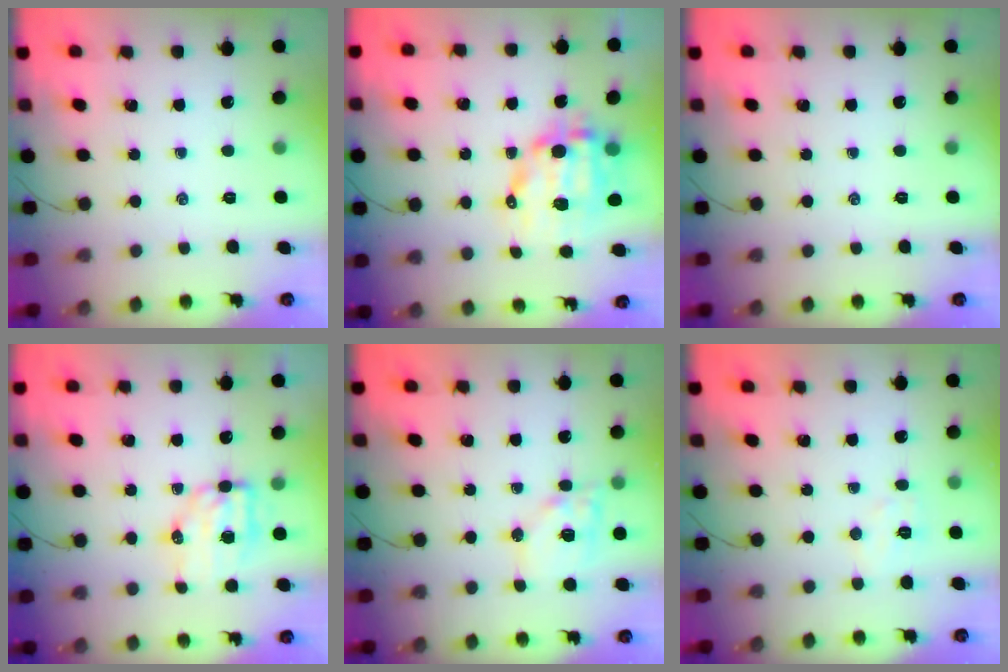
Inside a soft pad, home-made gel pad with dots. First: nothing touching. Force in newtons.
{"total": 11.8, "press": 11.5, "slide": 2.6}
{"total": 0.0}
{"total": 7.4, "press": 7.3, "slide": 0.9}
{"total": 12.4, "press": 12.2, "slide": 2.1}
{"total": 5.3, "press": 5.2, "slide": 0.9}